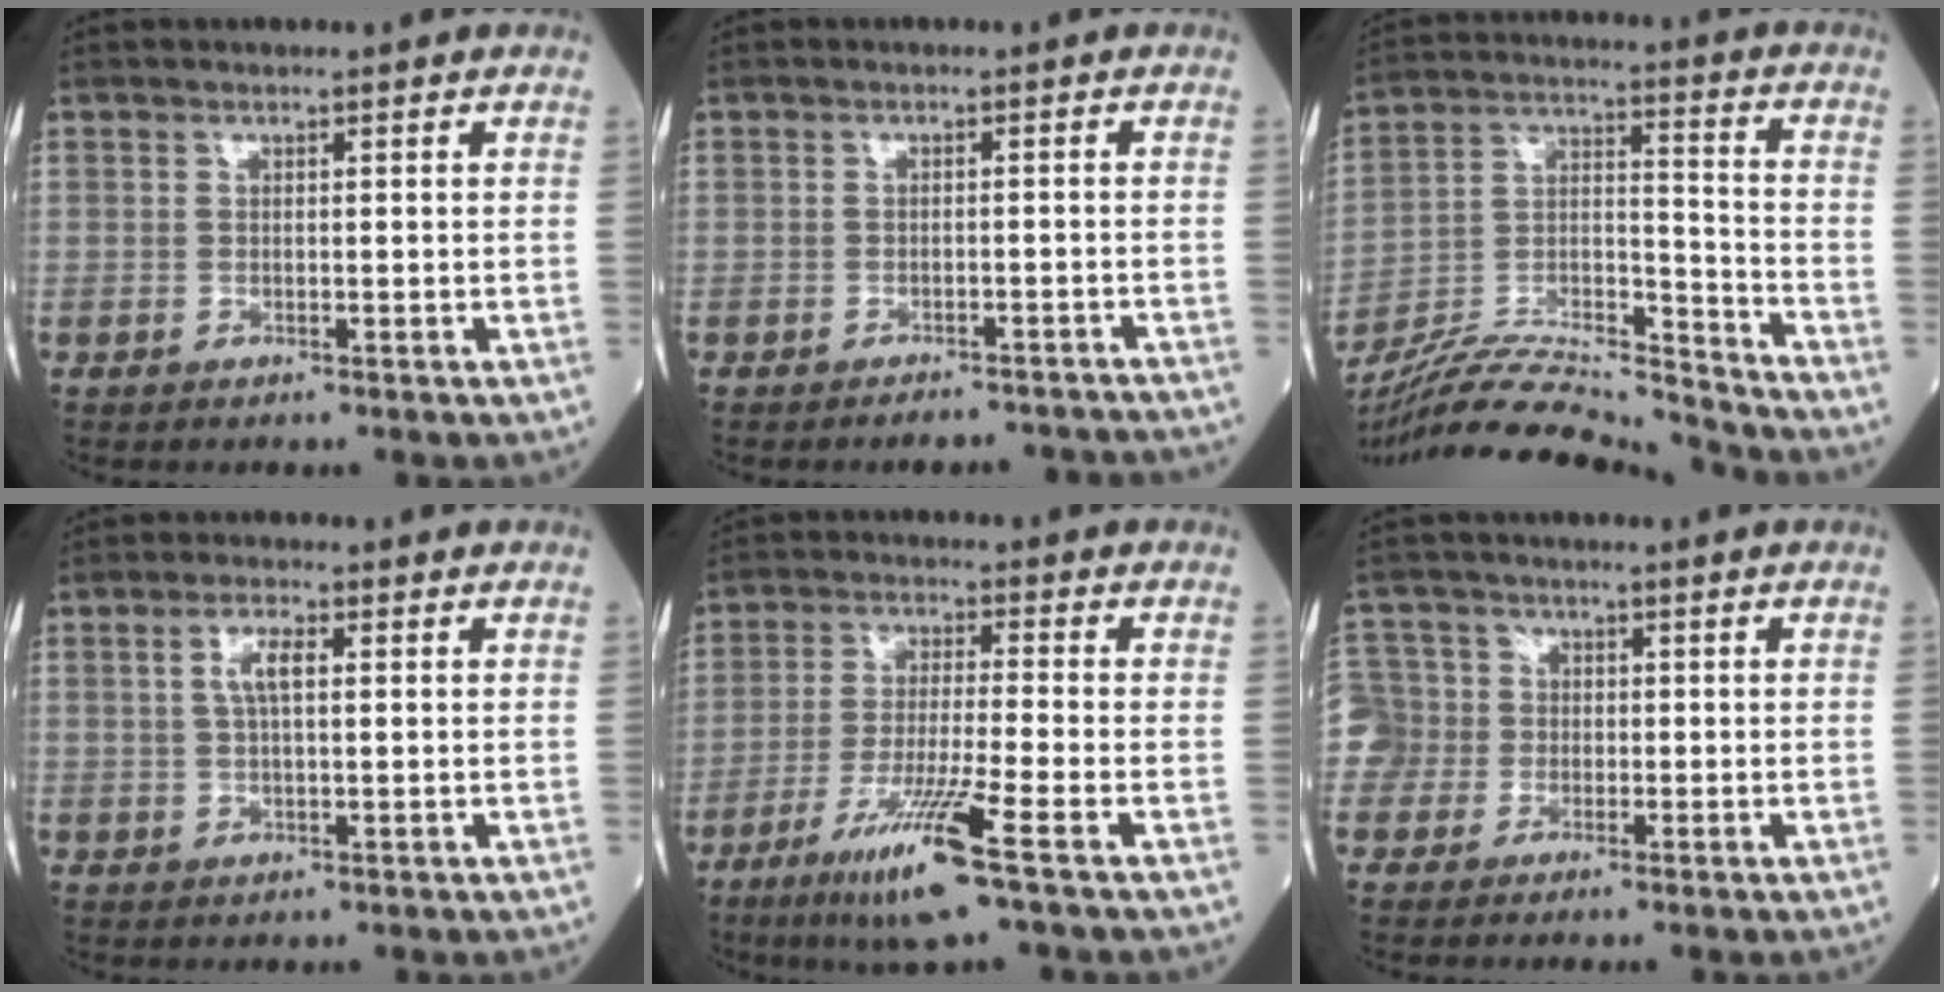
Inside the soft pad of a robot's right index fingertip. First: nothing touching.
{"total": 7.2, "force": [-7.0, 1.3, 1.4], "torque": [-0.007, -0.001, -0.075]}
{"total": 18.8, "force": [-18.1, 0.3, 5.2], "torque": [-0.103, 0.020, -0.310]}
{"total": 3.5, "force": [0.9, 0.9, 3.2], "torque": [-0.068, 0.007, 0.018]}
{"total": 10.6, "force": [-5.7, -0.9, 8.8], "torque": [-0.171, -0.026, -0.107]}
{"total": 5.8, "force": [-1.6, 5.6, 0.0], "torque": [-0.008, 0.025, -0.033]}